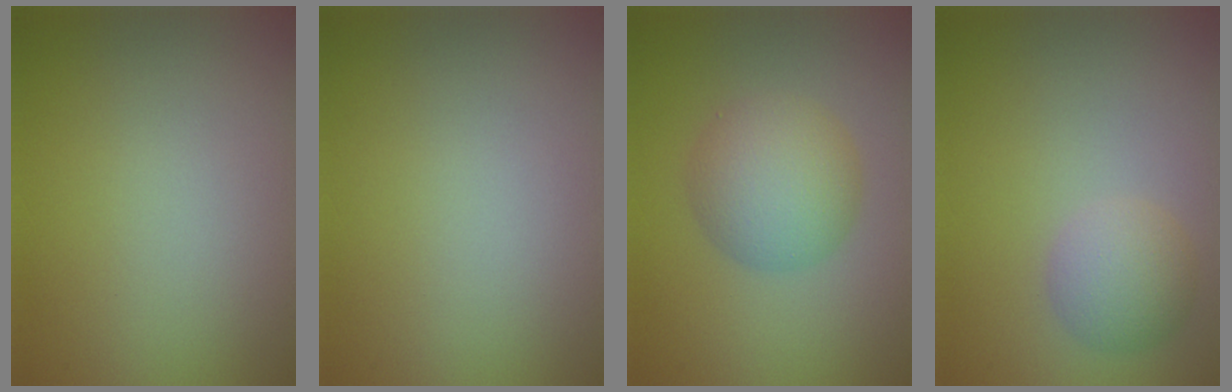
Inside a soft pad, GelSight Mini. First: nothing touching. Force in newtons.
{"total": 0.0}
{"total": 5.0, "press": 5.0, "slide": 0.0}
{"total": 2.8, "press": 2.8, "slide": 0.1}